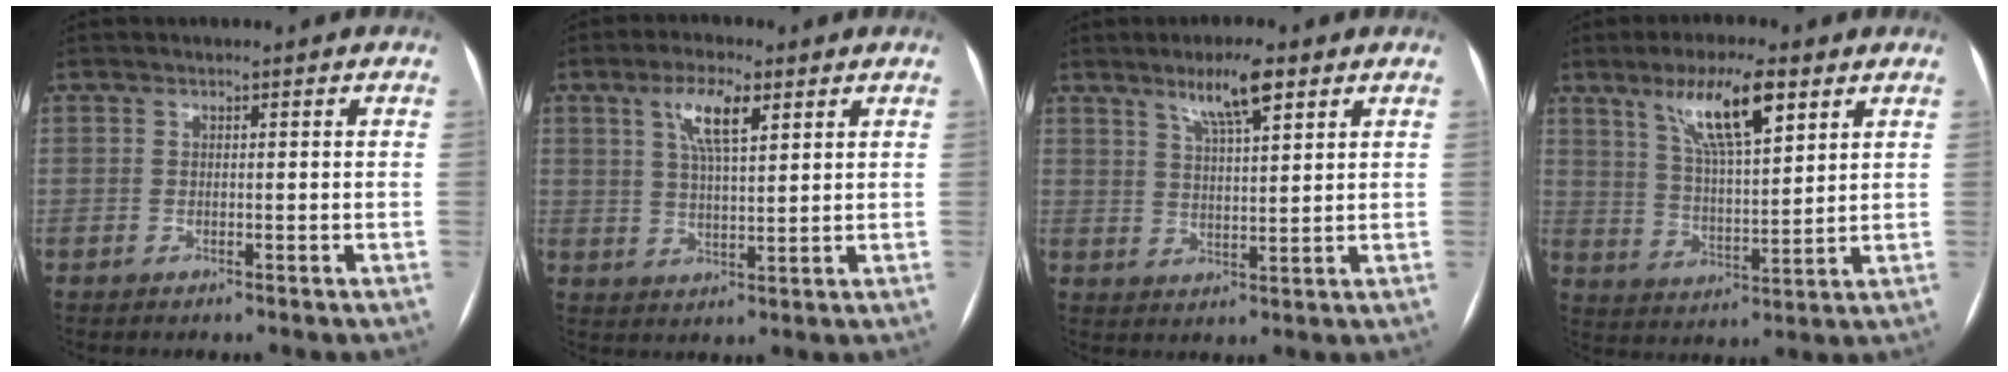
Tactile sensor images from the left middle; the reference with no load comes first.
{"total": 6.8, "force": [3.3, 1.6, 5.8], "torque": [-0.112, 0.008, 0.061]}
{"total": 6.9, "force": [4.3, 0.8, 5.2], "torque": [-0.096, 0.004, 0.077]}
{"total": 11.2, "force": [6.4, 2.2, 9.0], "torque": [-0.167, 0.006, 0.116]}